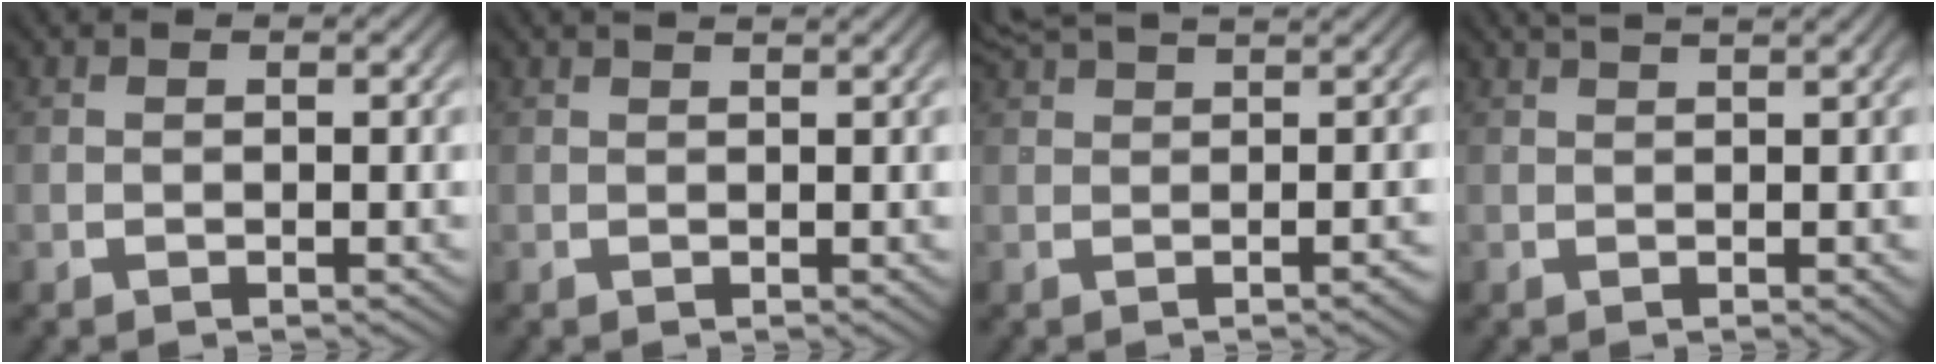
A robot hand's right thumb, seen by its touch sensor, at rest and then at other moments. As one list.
[{"total": 1.3, "force": [1.1, -0.1, 0.6], "torque": [-0.003, 0.002, 0.019]}, {"total": 2.6, "force": [1.7, 0.0, 2.0], "torque": [-0.030, 0.008, 0.032]}, {"total": 2.2, "force": [1.5, 0.0, 1.6], "torque": [-0.018, 0.003, 0.025]}]